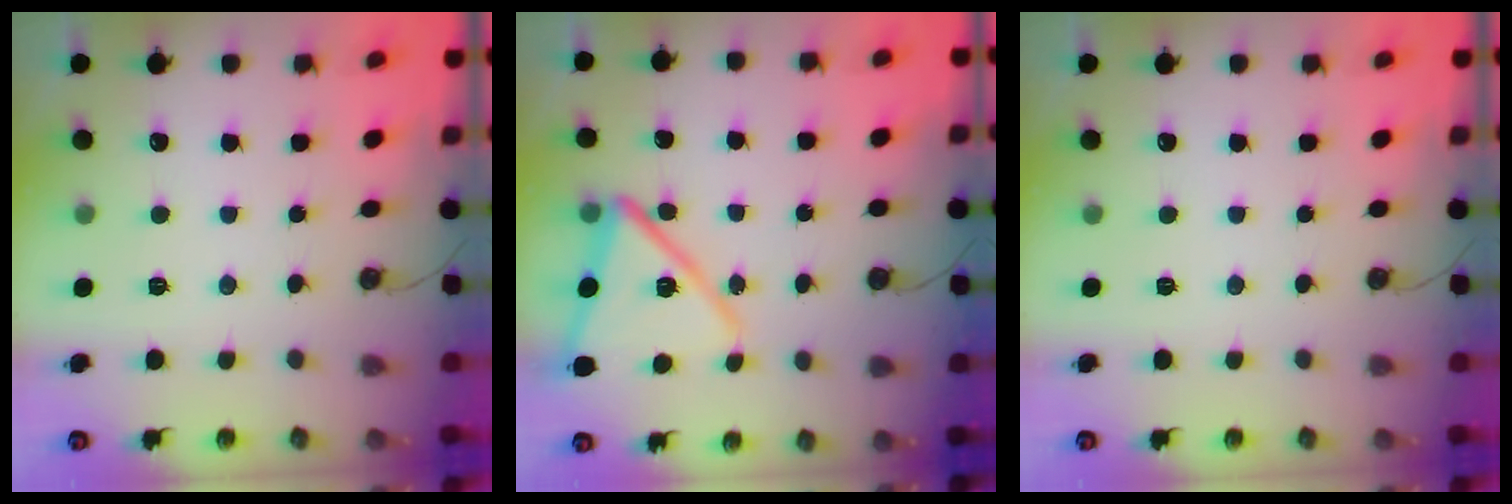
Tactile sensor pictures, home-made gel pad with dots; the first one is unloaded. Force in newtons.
{"total": 15.0, "press": 14.9, "slide": 1.5}
{"total": 0.0}